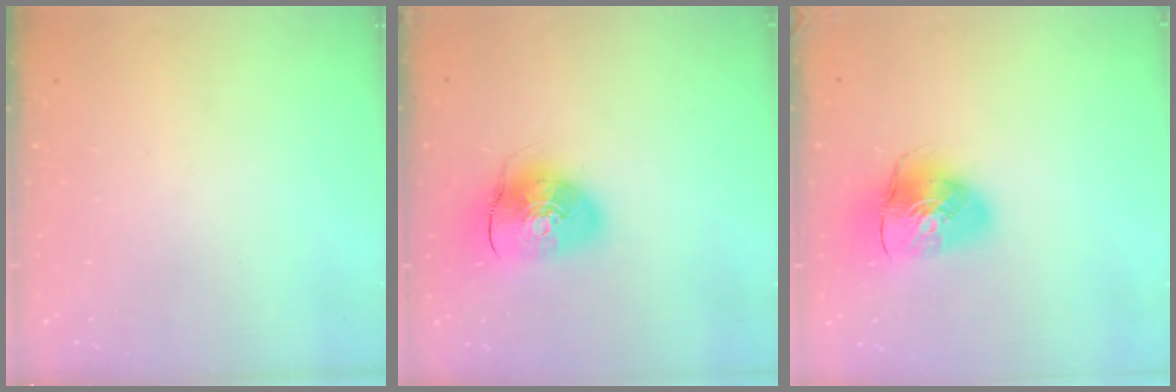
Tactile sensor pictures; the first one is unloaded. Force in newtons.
{"total": 11.8, "press": 11.7, "slide": 1.9}
{"total": 12.6, "press": 12.5, "slide": 1.6}